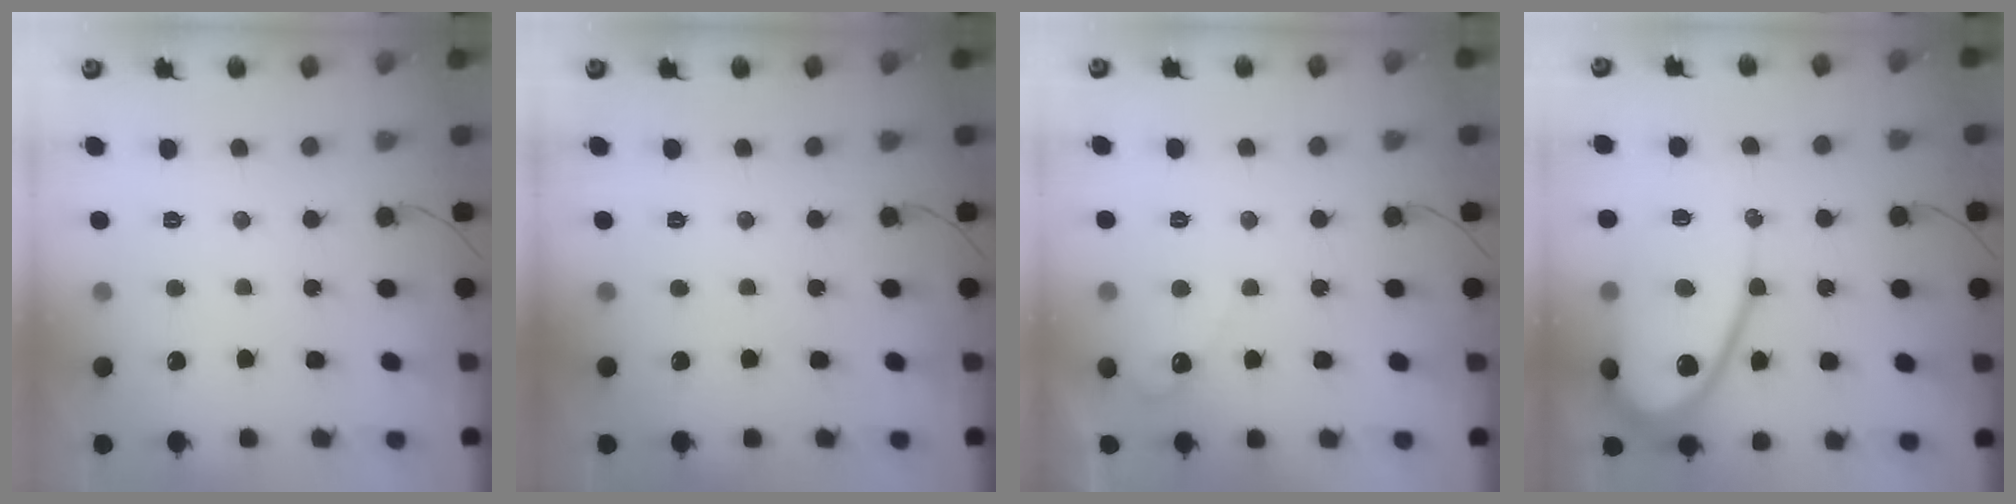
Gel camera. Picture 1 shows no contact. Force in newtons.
{"total": 0.0}
{"total": 4.1, "press": 4.1, "slide": 0.3}
{"total": 15.4, "press": 15.3, "slide": 1.3}